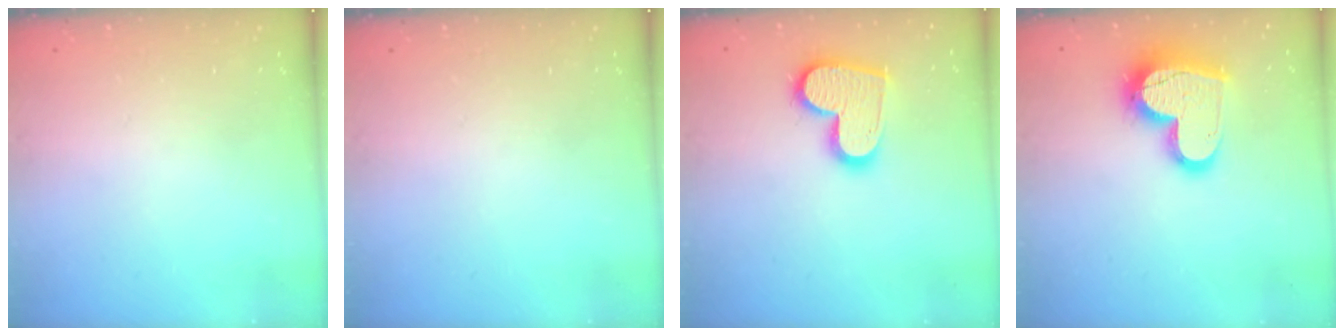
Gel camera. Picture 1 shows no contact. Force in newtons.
{"total": 0.0}
{"total": 14.9, "press": 14.8, "slide": 1.1}
{"total": 17.9, "press": 17.9, "slide": 1.5}